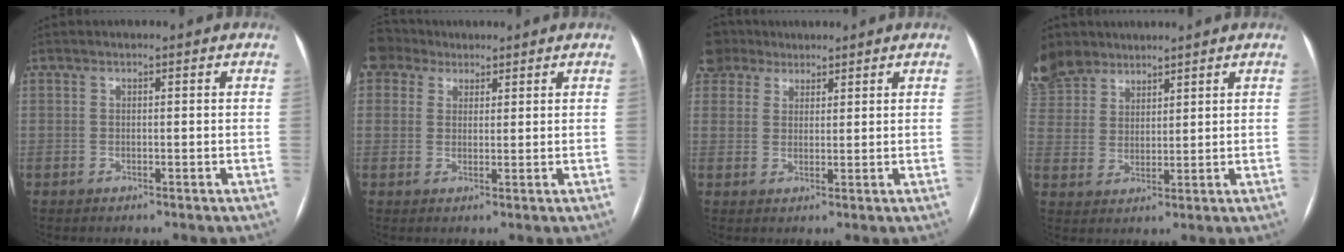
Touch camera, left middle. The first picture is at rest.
{"total": 2.3, "force": [2.0, 0.7, -0.9], "torque": [0.015, 0.008, 0.041]}
{"total": 3.3, "force": [2.9, 1.3, -0.8], "torque": [0.018, 0.008, 0.059]}
{"total": 12.2, "force": [9.7, 6.6, 3.4], "torque": [-0.127, 0.018, 0.203]}